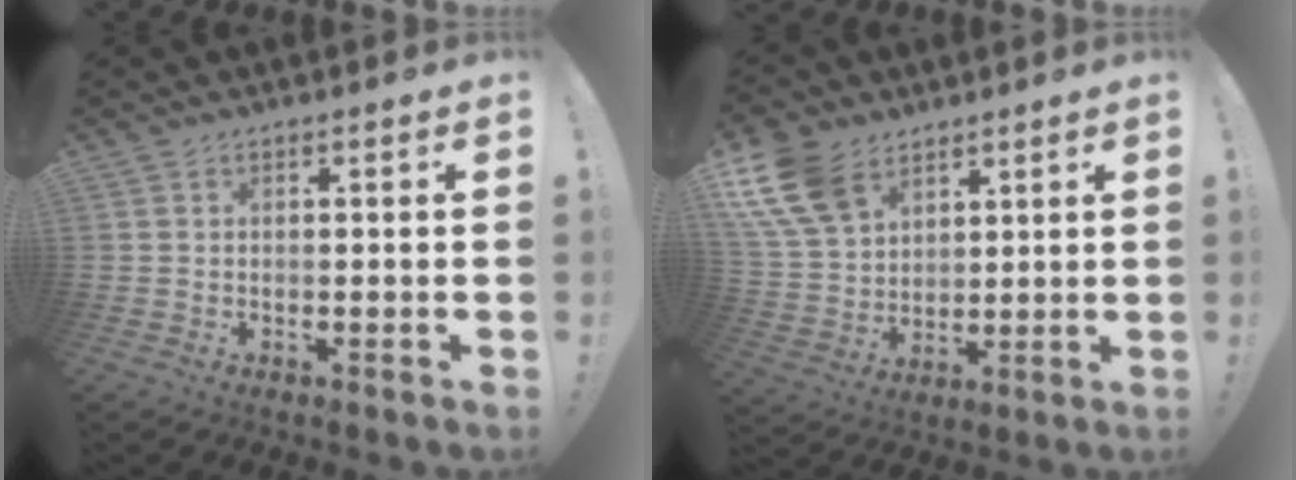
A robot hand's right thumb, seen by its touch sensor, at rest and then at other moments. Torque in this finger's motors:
{"motor_torque": [0.66, 2.69, 1.17, 0.54, 0.04]}